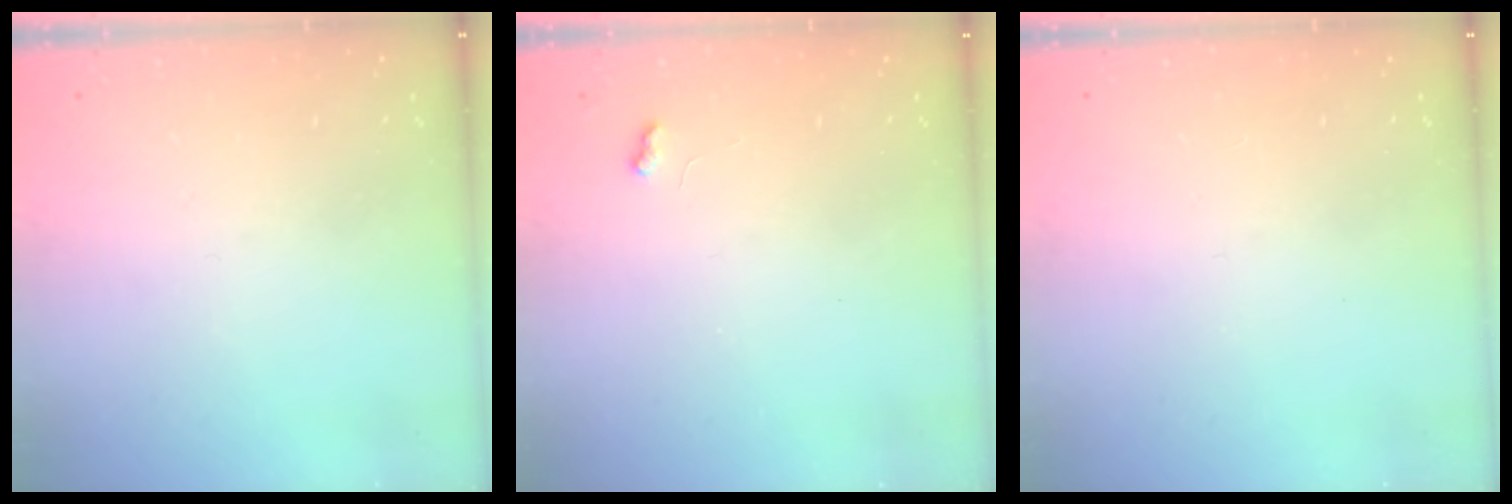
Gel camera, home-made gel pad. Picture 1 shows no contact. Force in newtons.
{"total": 3.5, "press": 3.4, "slide": 0.4}
{"total": 0.0}